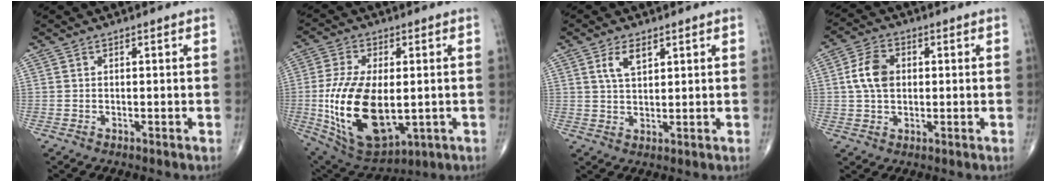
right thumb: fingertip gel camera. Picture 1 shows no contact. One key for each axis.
{"total": 20.2, "fx": -2.2, "fy": 10.6, "fz": 17.0, "tx": -0.328, "ty": -0.012, "tz": -0.014}
{"total": 4.3, "fx": 2.2, "fy": 2.0, "fz": 3.1, "tx": -0.054, "ty": -0.008, "tz": 0.042}
{"total": 7.1, "fx": 0.8, "fy": 4.9, "fz": 5.0, "tx": -0.088, "ty": 0.008, "tz": 0.011}